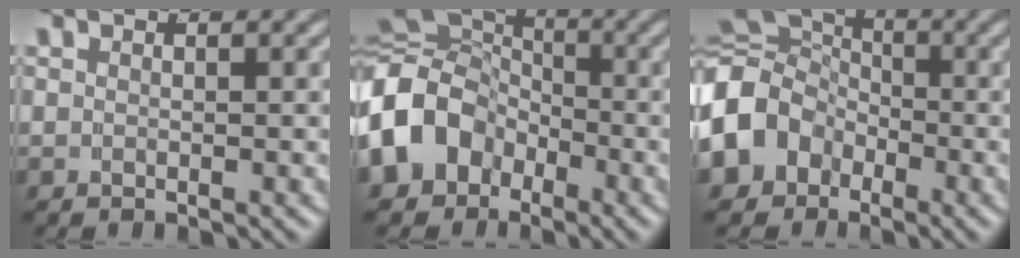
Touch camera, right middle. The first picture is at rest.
{"total": 12.8, "force": [-1.1, 11.2, 6.2], "torque": [-0.153, -0.018, -0.028]}
{"total": 11.2, "force": [-0.5, 9.9, 5.4], "torque": [-0.127, -0.019, -0.015]}